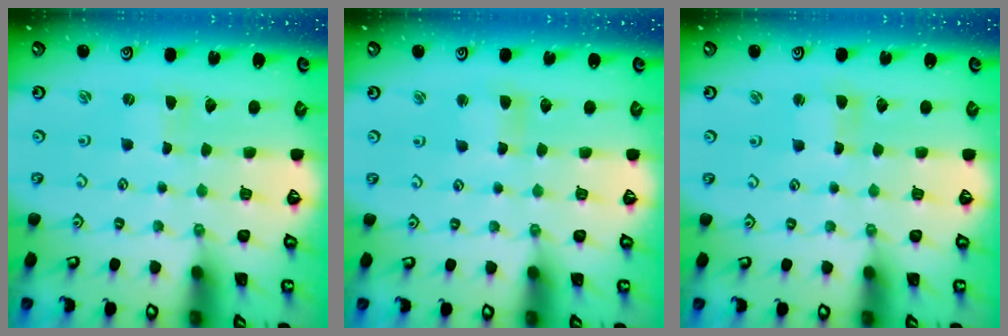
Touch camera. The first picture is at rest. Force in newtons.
{"total": 2.8, "press": 2.8, "slide": 0.3}
{"total": 1.2, "press": 1.1, "slide": 0.3}